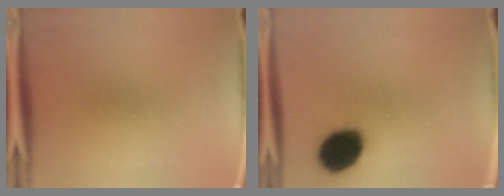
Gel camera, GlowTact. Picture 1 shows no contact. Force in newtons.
{"total": 16.4}